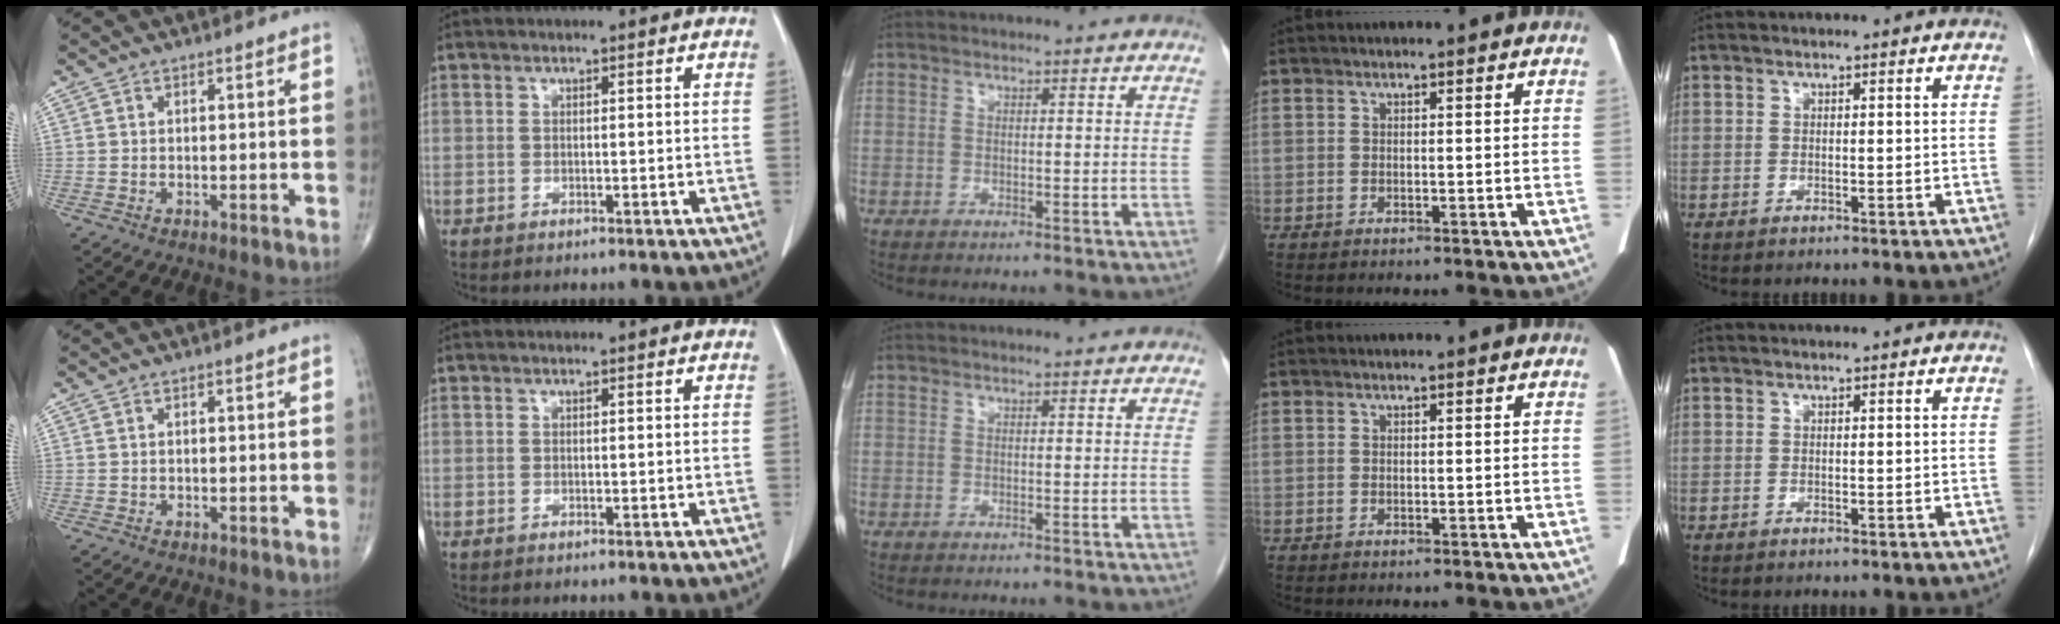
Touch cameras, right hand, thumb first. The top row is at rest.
{}